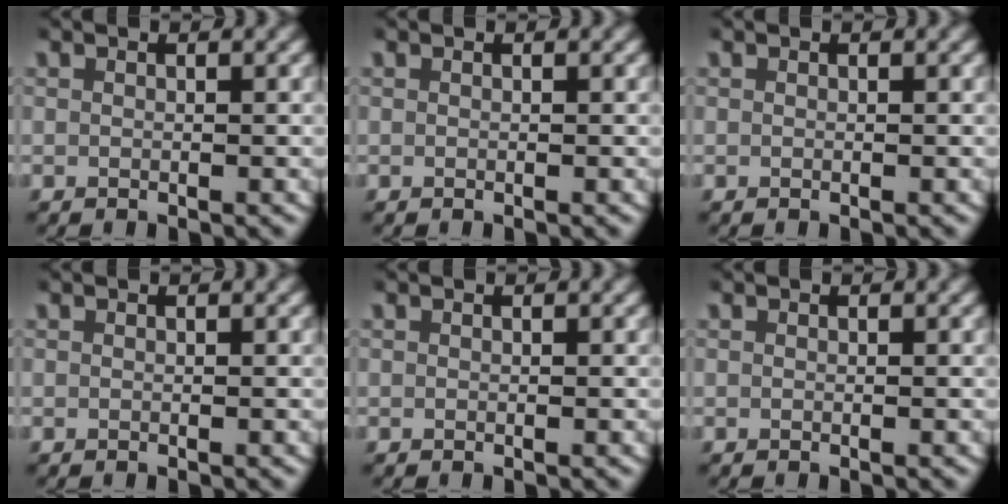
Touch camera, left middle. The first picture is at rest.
{"total": 0.0}
{"total": 0.0}
{"total": 0.0}
{"total": 0.0}
{"total": 0.0}